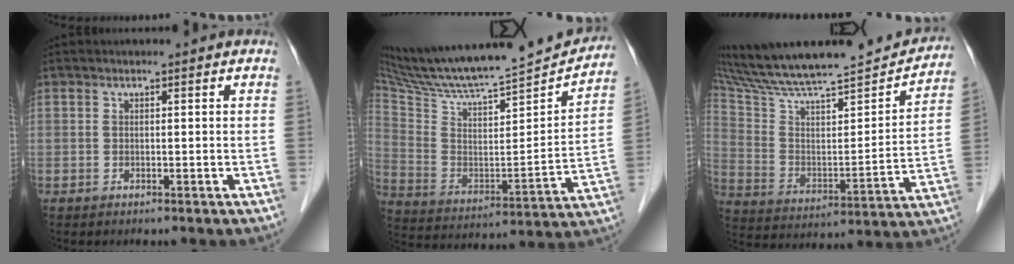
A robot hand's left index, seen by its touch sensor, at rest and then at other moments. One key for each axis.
{"total": 25.9, "fx": 24.2, "fy": 2.6, "fz": 8.9, "tx": -0.159, "ty": -0.039, "tz": 0.374}
{"total": 26.9, "fx": 24.7, "fy": 3.3, "fz": 10.2, "tx": -0.172, "ty": -0.033, "tz": 0.366}